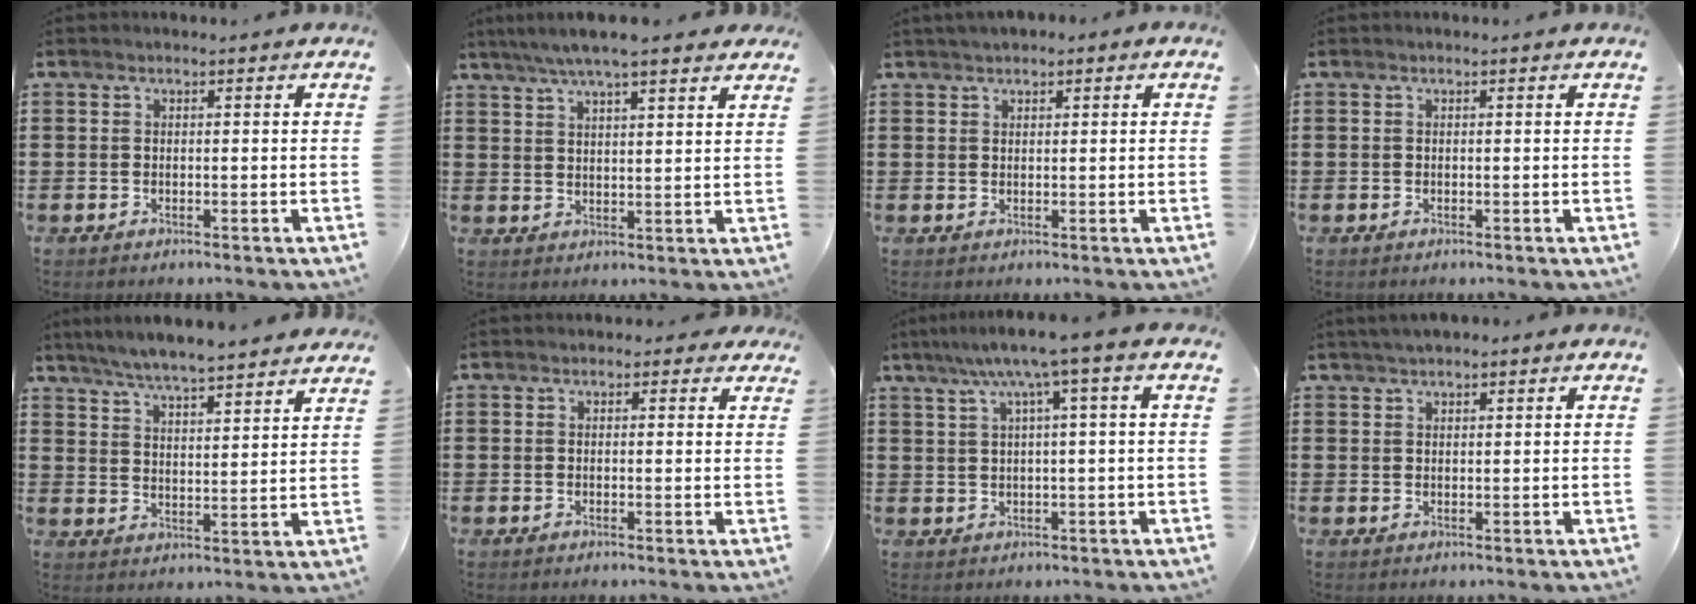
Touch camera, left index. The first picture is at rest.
{"total": 6.1, "force": [4.9, 0.6, 3.6], "torque": [-0.081, -0.007, 0.087]}
{"total": 1.3, "force": [1.1, 0.6, 0.5], "torque": [-0.013, 0.006, 0.020]}
{"total": 0.0}
{"total": 5.3, "force": [5.2, -0.2, 1.1], "torque": [-0.044, -0.024, 0.091]}
{"total": 1.2, "force": [0.5, 1.0, 0.6], "torque": [-0.008, 0.006, 0.005]}
{"total": 6.1, "force": [2.2, -0.2, 5.7], "torque": [-0.115, -0.003, 0.032]}
{"total": 1.5, "force": [1.3, 0.5, 0.8], "torque": [-0.017, 0.004, 0.024]}